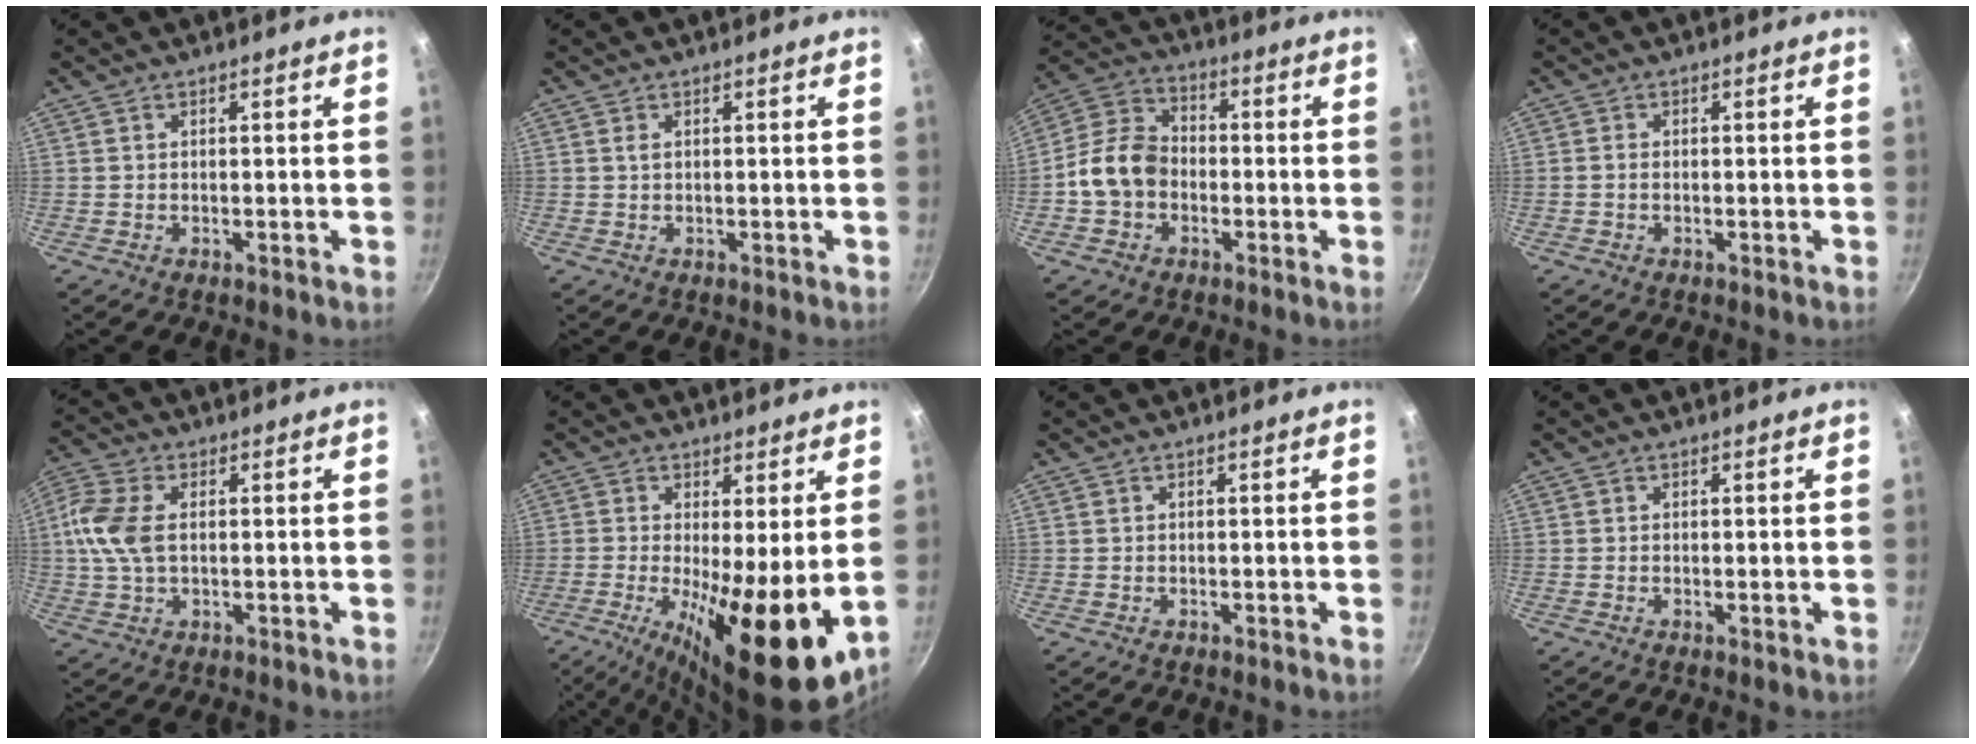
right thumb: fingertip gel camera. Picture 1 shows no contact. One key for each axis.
{"total": 0.6, "fx": 0.2, "fy": 0.2, "fz": 0.5, "tx": -0.010, "ty": 0.001, "tz": 0.005}
{"total": 10.8, "fx": -2.3, "fy": 8.4, "fz": 6.3, "tx": -0.093, "ty": 0.034, "tz": -0.064}
{"total": 0.9, "fx": -0.2, "fy": 0.7, "fz": 0.6, "tx": -0.011, "ty": 0.005, "tz": -0.005}
{"total": 9.3, "fx": 0.9, "fy": 5.6, "fz": 7.4, "tx": -0.160, "ty": 0.013, "tz": 0.006}
{"total": 16.7, "fx": -1.7, "fy": 5.2, "fz": 15.8, "tx": -0.246, "ty": -0.030, "tz": -0.019}
{"total": 0.0}
{"total": 0.0}